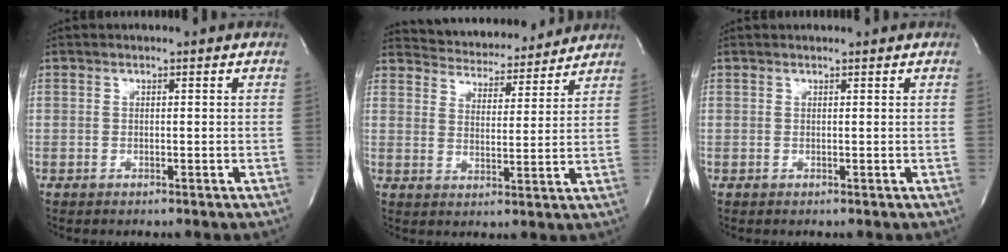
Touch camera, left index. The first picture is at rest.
{"total": 13.2, "force": [12.7, 2.9, 2.5], "torque": [-0.034, 0.009, 0.178]}
{"total": 1.1, "force": [1.0, 0.0, 0.1], "torque": [-0.006, 0.012, 0.018]}